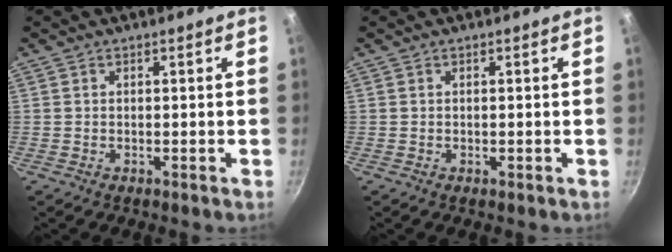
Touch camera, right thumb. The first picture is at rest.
{"total": 0.0}